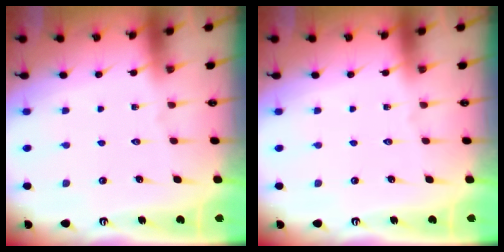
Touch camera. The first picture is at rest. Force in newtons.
{"total": 0.0}